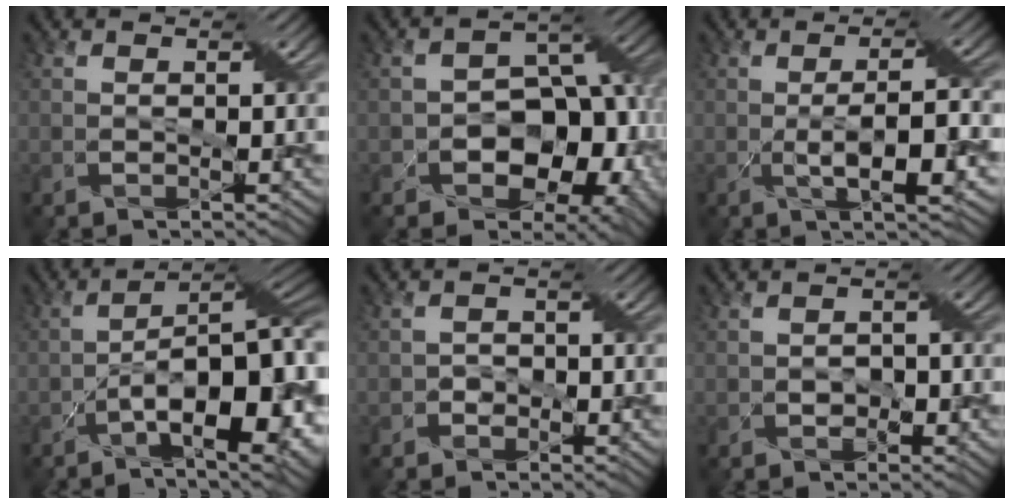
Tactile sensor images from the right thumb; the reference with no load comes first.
{"total": 12.8, "force": [-3.3, 8.8, 8.6], "torque": [-0.110, -0.020, -0.056]}
{"total": 6.2, "force": [-1.3, 1.4, 5.9], "torque": [-0.103, 0.003, -0.017]}
{"total": 17.8, "force": [-5.7, 7.2, 15.3], "torque": [-0.206, -0.010, -0.083]}
{"total": 1.8, "force": [-0.9, 1.4, 0.5], "torque": [-0.008, 0.003, -0.017]}
{"total": 1.9, "force": [-0.8, 1.4, 1.1], "torque": [-0.020, 0.001, -0.011]}